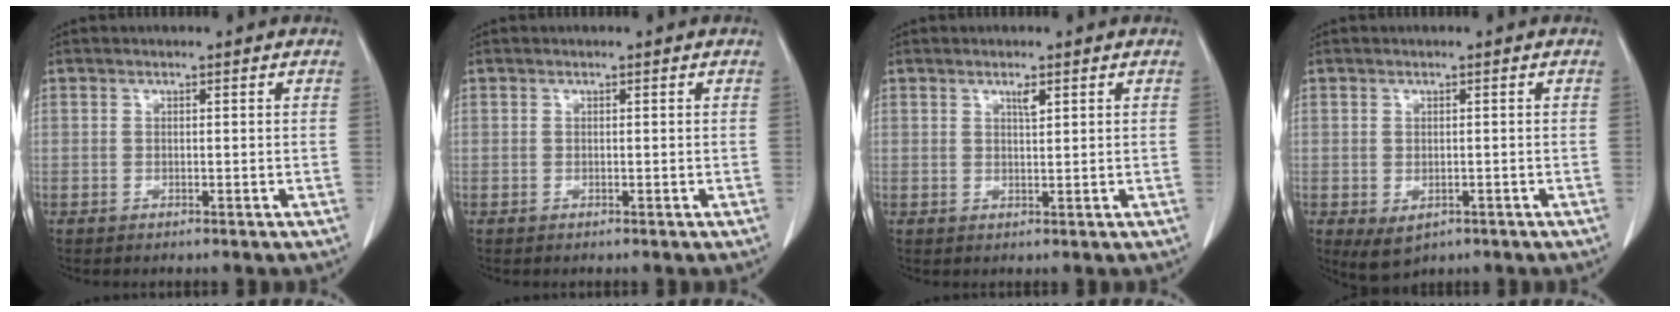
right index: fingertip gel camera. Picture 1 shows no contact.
{"total": 0.0}
{"total": 1.4, "force": [0.9, 0.2, 1.1], "torque": [-0.021, -0.002, 0.016]}
{"total": 3.2, "force": [-1.3, 2.1, 2.1], "torque": [-0.036, -0.008, -0.007]}